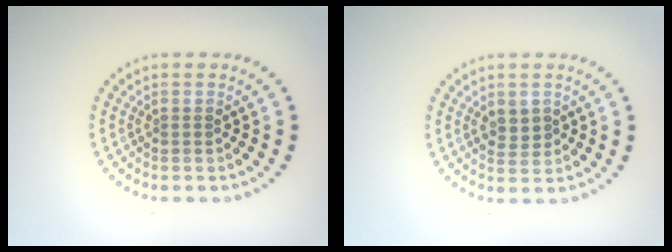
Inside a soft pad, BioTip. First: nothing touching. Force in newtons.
{"total": 1.3, "press": 1.2, "slide": 0.6}